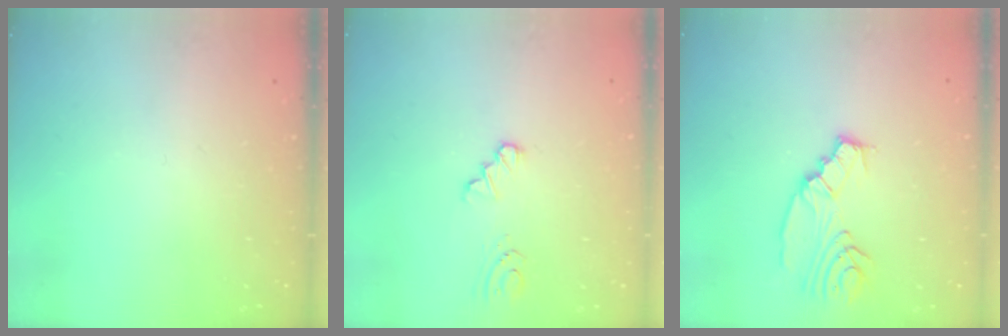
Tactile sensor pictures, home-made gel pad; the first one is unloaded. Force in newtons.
{"total": 1.4, "press": 1.4, "slide": 0.2}
{"total": 8.3, "press": 8.3, "slide": 0.8}